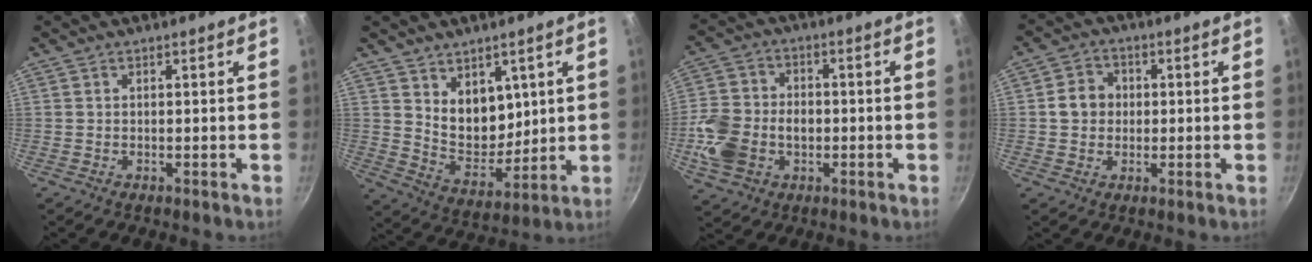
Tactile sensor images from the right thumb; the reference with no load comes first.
{"total": 9.9, "force": [4.0, 6.9, 6.0], "torque": [-0.056, -0.040, 0.089]}
{"total": 12.5, "force": [-2.3, 9.6, 7.6], "torque": [-0.135, 0.018, -0.044]}
{"total": 5.8, "force": [0.2, 5.1, 2.6], "torque": [-0.028, 0.013, -0.003]}